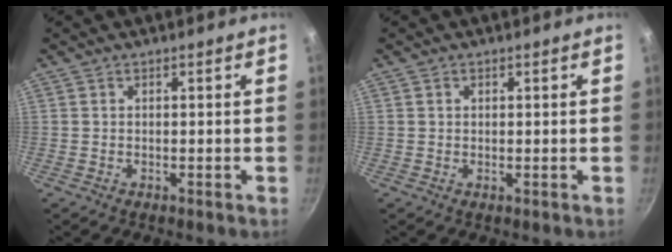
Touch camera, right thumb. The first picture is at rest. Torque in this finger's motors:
{"motor_torque": [-0.07, -0.54, -0.39, -0.18, 0.07]}